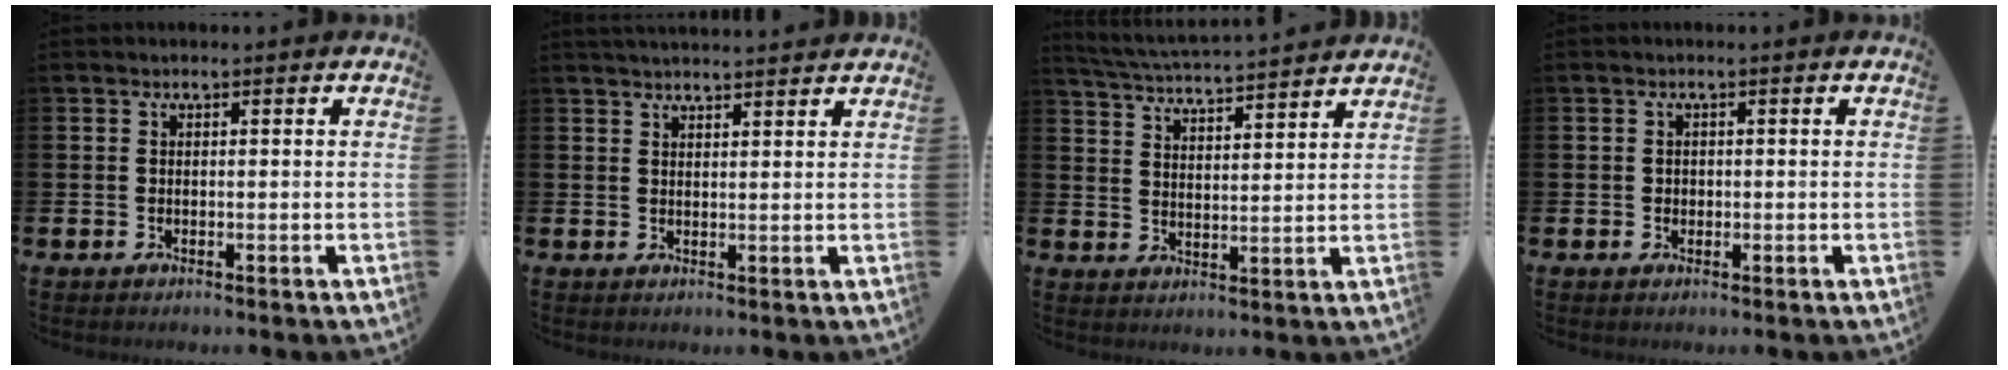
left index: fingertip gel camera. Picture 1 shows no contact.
{"total": 2.6, "force": [2.6, 0.0, 0.1], "torque": [0.004, -0.016, 0.045]}
{"total": 4.9, "force": [4.9, -0.2, 0.6], "torque": [-0.033, -0.038, 0.083]}
{"total": 0.8, "force": [0.2, 0.7, 0.2], "torque": [0.003, 0.004, 0.000]}